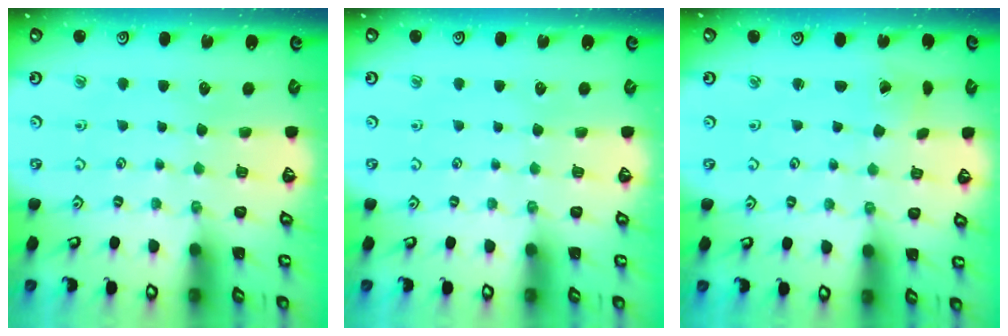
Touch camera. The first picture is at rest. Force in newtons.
{"total": 0.0}
{"total": 0.6, "press": 0.6, "slide": 0.0}